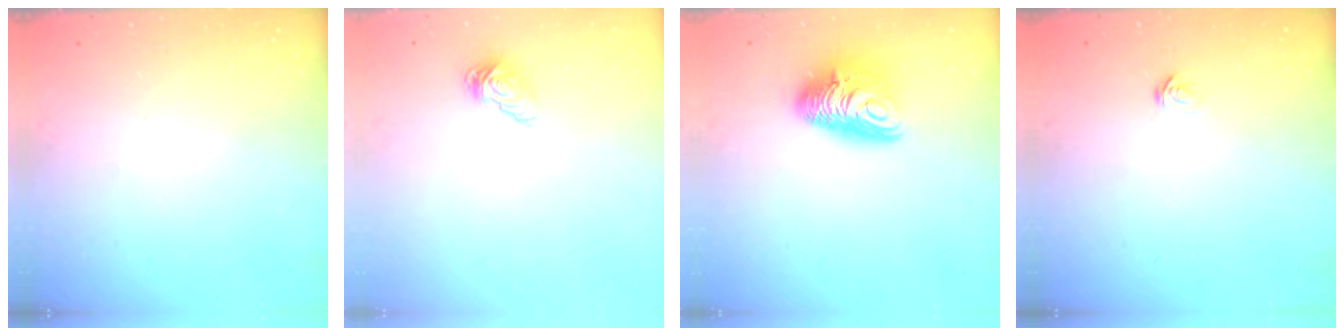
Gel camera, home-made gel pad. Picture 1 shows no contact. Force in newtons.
{"total": 7.4, "press": 7.4, "slide": 0.1}
{"total": 11.0, "press": 10.9, "slide": 1.3}
{"total": 2.1, "press": 2.1, "slide": 0.2}